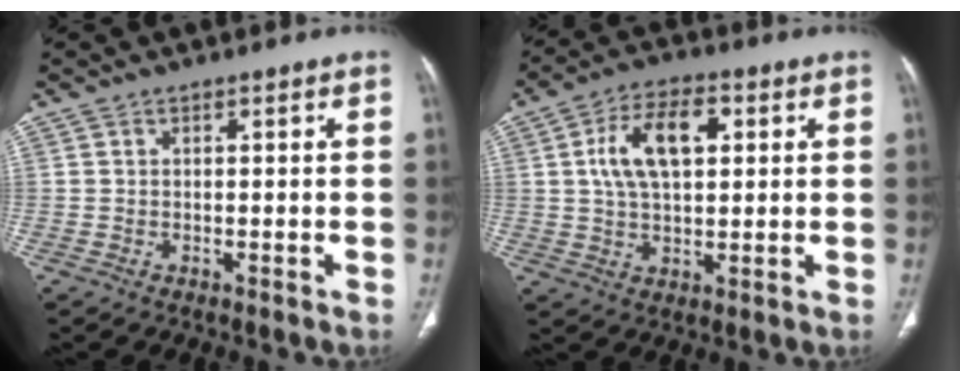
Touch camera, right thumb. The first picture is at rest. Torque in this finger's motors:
{"motor_torque": [-0.08, 0.16, 0.75, -0.13, 0.11]}